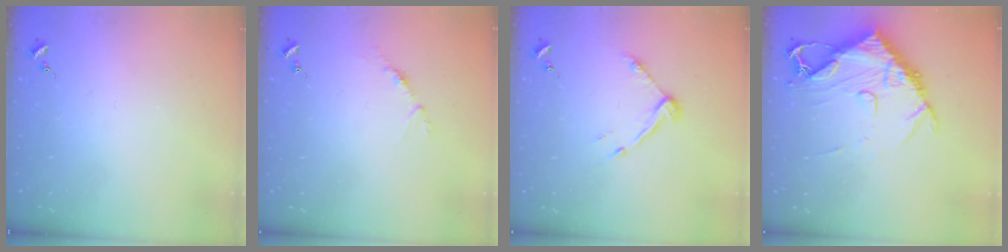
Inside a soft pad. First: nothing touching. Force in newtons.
{"total": 4.0, "press": 3.9, "slide": 0.5}
{"total": 8.7, "press": 8.7, "slide": 0.5}
{"total": 13.0, "press": 12.9, "slide": 1.5}